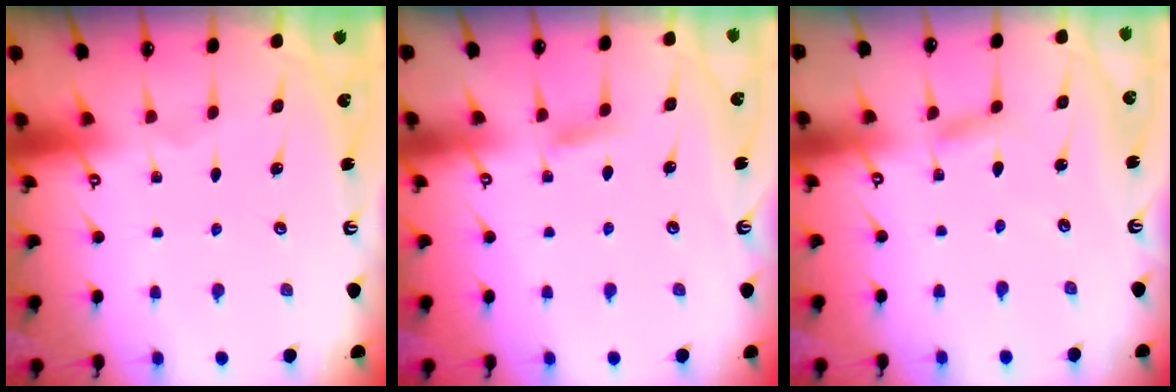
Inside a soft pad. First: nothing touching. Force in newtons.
{"total": 4.9, "press": 4.8, "slide": 0.6}
{"total": 2.5, "press": 2.5, "slide": 0.1}